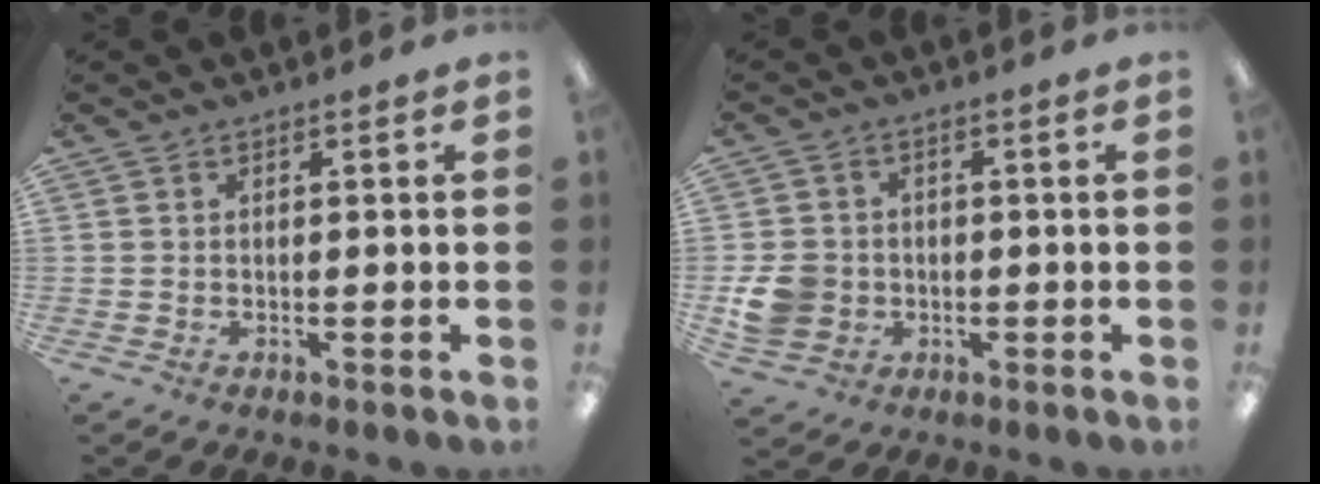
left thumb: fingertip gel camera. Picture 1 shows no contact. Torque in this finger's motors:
{"motor_torque": [-0.08, 1.47, 0.56, -0.45, 0.05]}